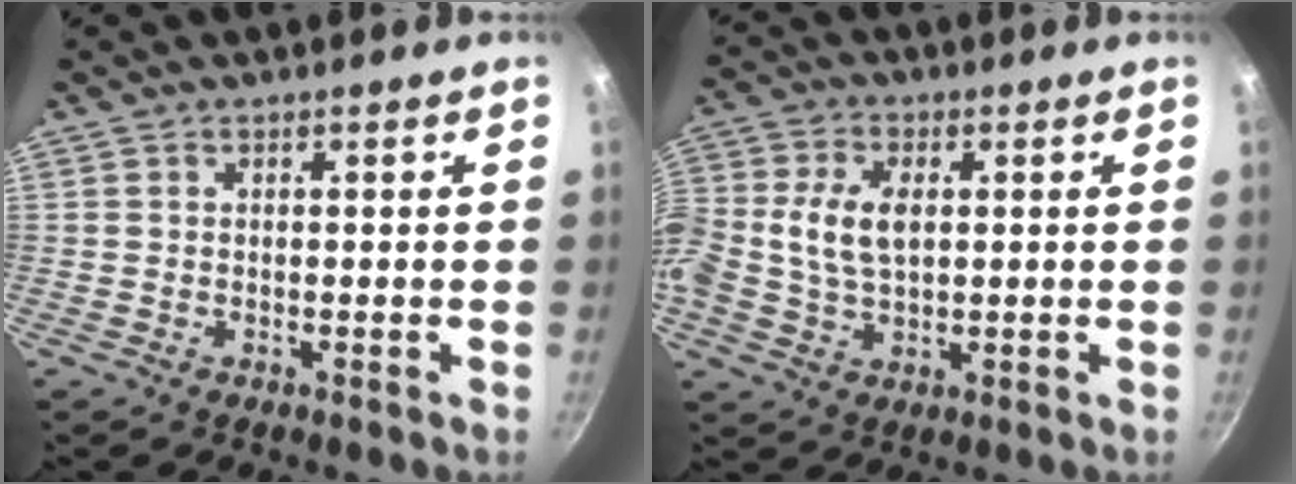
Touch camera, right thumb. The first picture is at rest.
{"total": 11.4, "force": [1.0, 7.6, 8.4], "torque": [-0.172, 0.026, 0.013]}